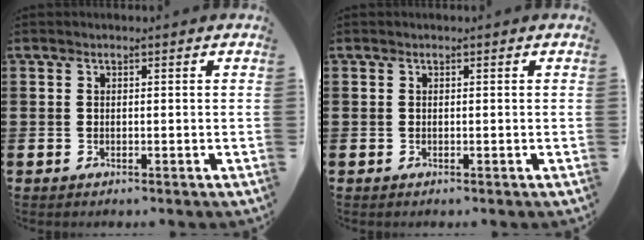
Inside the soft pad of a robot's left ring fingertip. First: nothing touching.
{"total": 0.0}